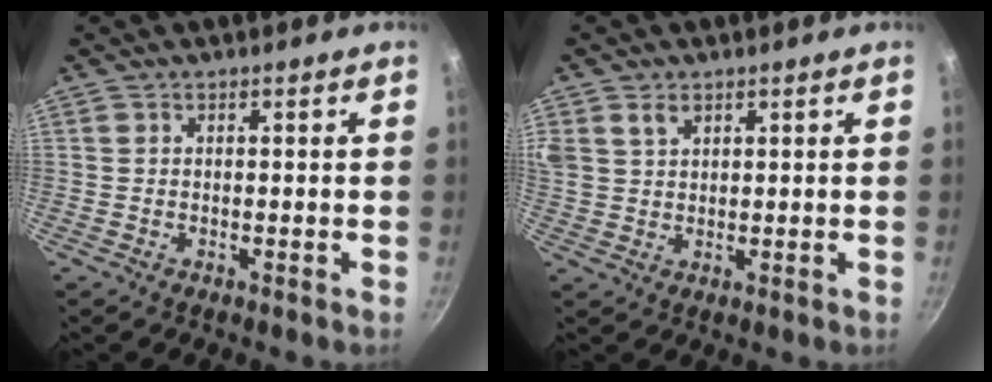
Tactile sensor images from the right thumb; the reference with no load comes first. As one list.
[{"total": 5.6, "force": [3.0, 3.8, 2.8], "torque": [-0.050, 0.005, 0.063]}]